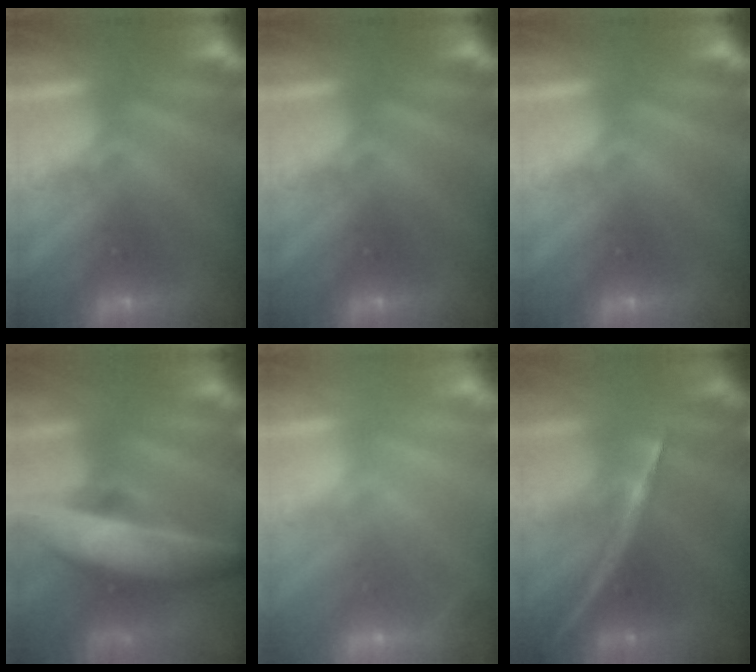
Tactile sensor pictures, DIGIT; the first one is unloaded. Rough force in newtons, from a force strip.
{"total": 0.0}
{"total": 0.0}
{"total": 9.6}
{"total": 2.0}
{"total": 1.8}